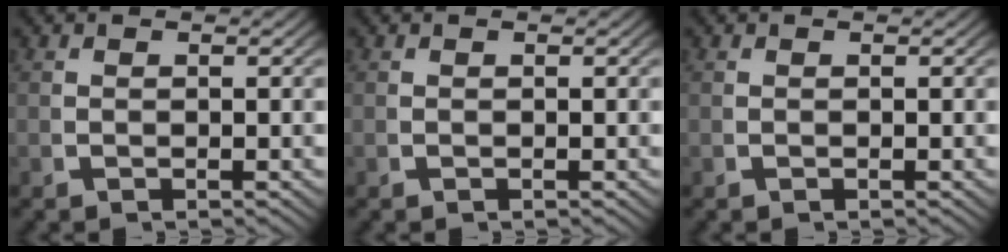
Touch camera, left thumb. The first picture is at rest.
{"total": 0.0}
{"total": 0.0}